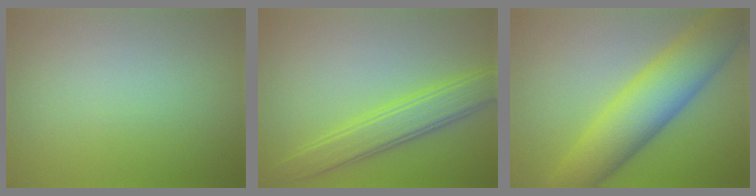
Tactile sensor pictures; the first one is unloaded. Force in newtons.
{"total": 4.2, "press": 4.2, "slide": 0.2}
{"total": 9.0, "press": 9.0, "slide": 0.2}